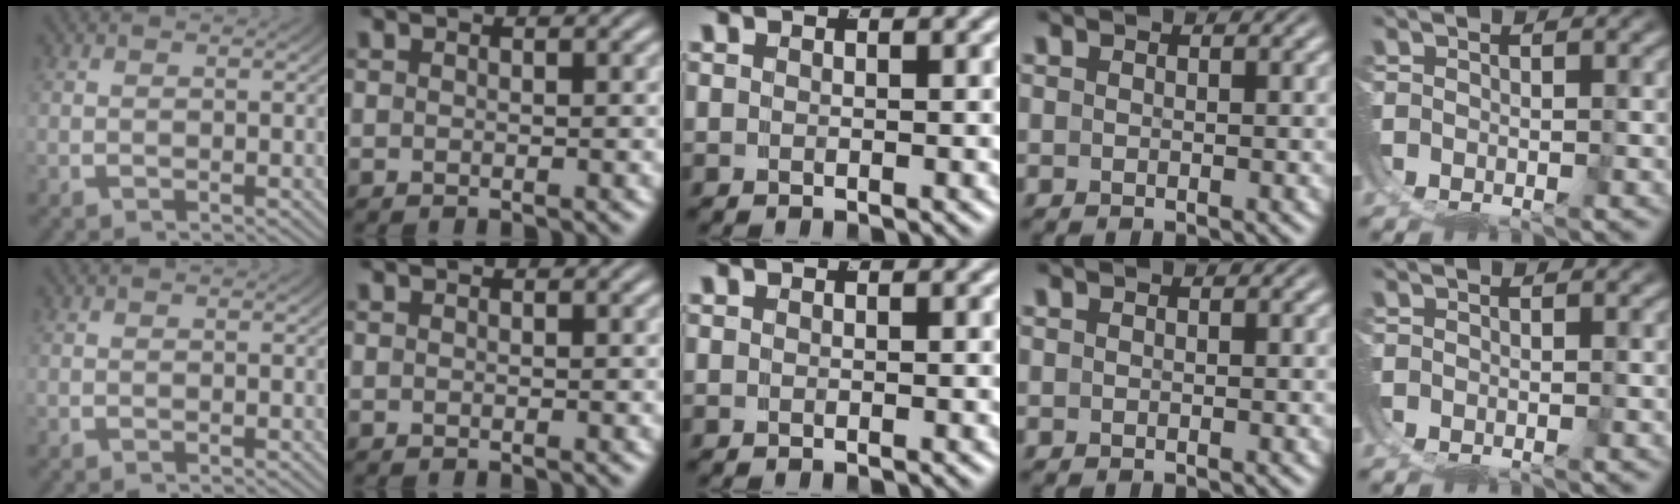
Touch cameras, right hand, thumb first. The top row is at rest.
{}